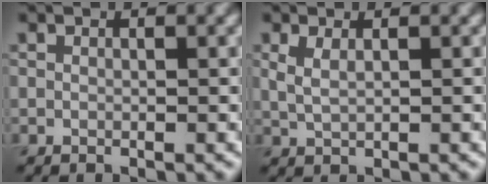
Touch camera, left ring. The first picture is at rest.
{"total": 1.6, "force": [0.7, 0.6, 1.3], "torque": [-0.031, -0.001, 0.017]}